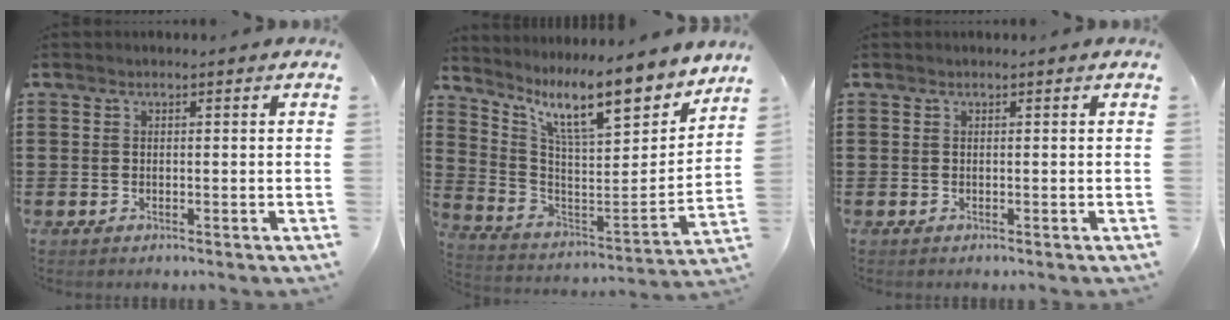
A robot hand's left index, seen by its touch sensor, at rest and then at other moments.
{"total": 11.7, "force": [8.2, 2.2, 8.0], "torque": [-0.161, -0.053, 0.132]}
{"total": 0.0}